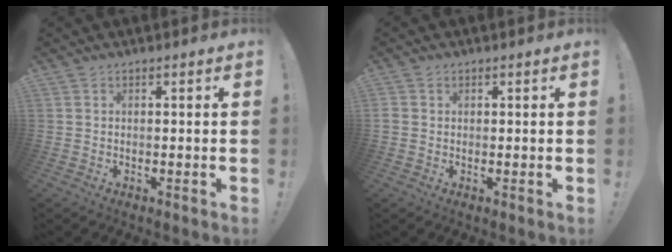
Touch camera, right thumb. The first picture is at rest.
{"total": 1.3, "force": [0.5, 1.1, 0.3], "torque": [-0.005, 0.002, 0.010]}